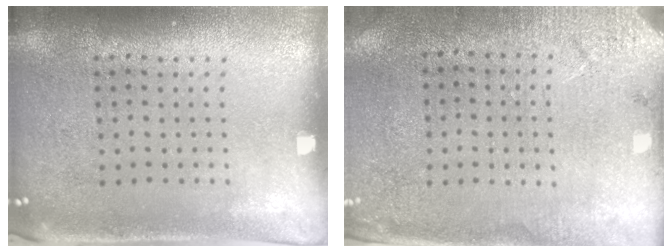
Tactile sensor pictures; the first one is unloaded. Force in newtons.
{"total": 2.6, "press": 2.4, "slide": 0.9}